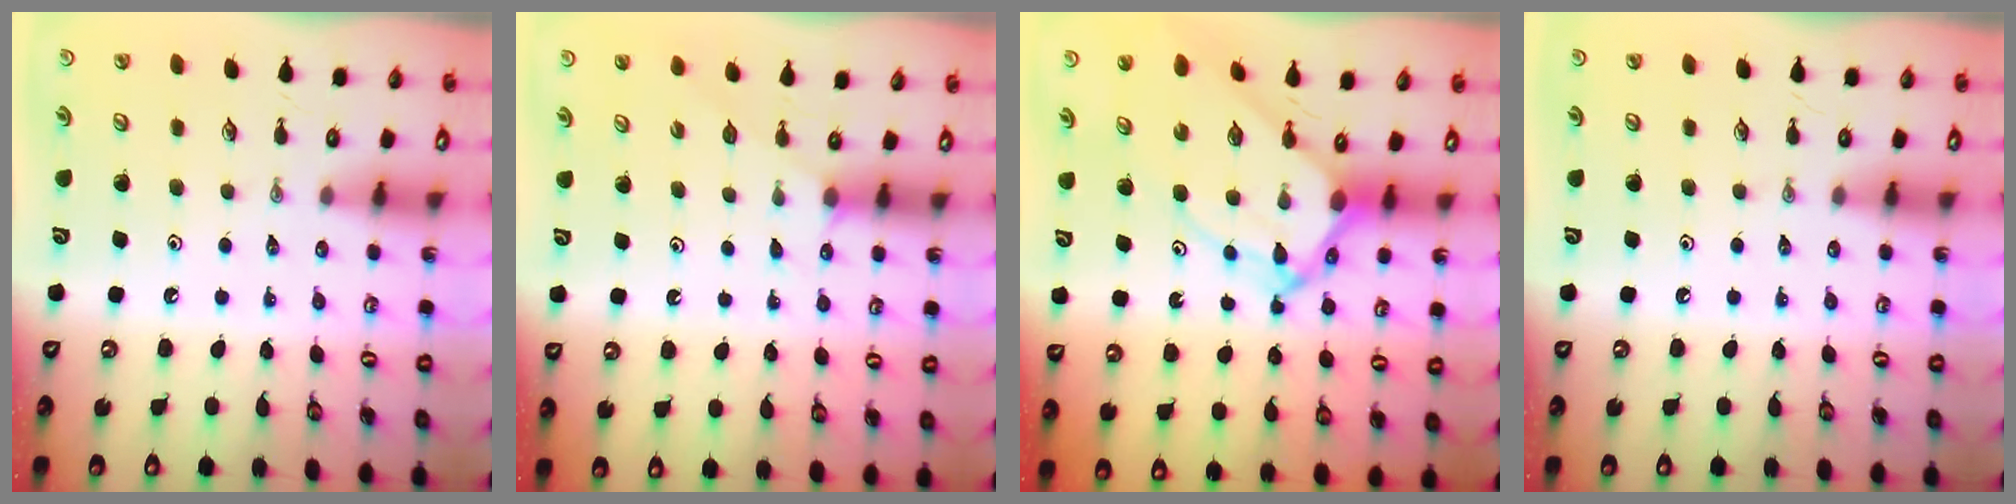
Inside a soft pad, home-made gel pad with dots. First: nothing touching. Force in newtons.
{"total": 2.5, "press": 2.5, "slide": 0.3}
{"total": 9.9, "press": 9.8, "slide": 0.9}
{"total": 0.0}